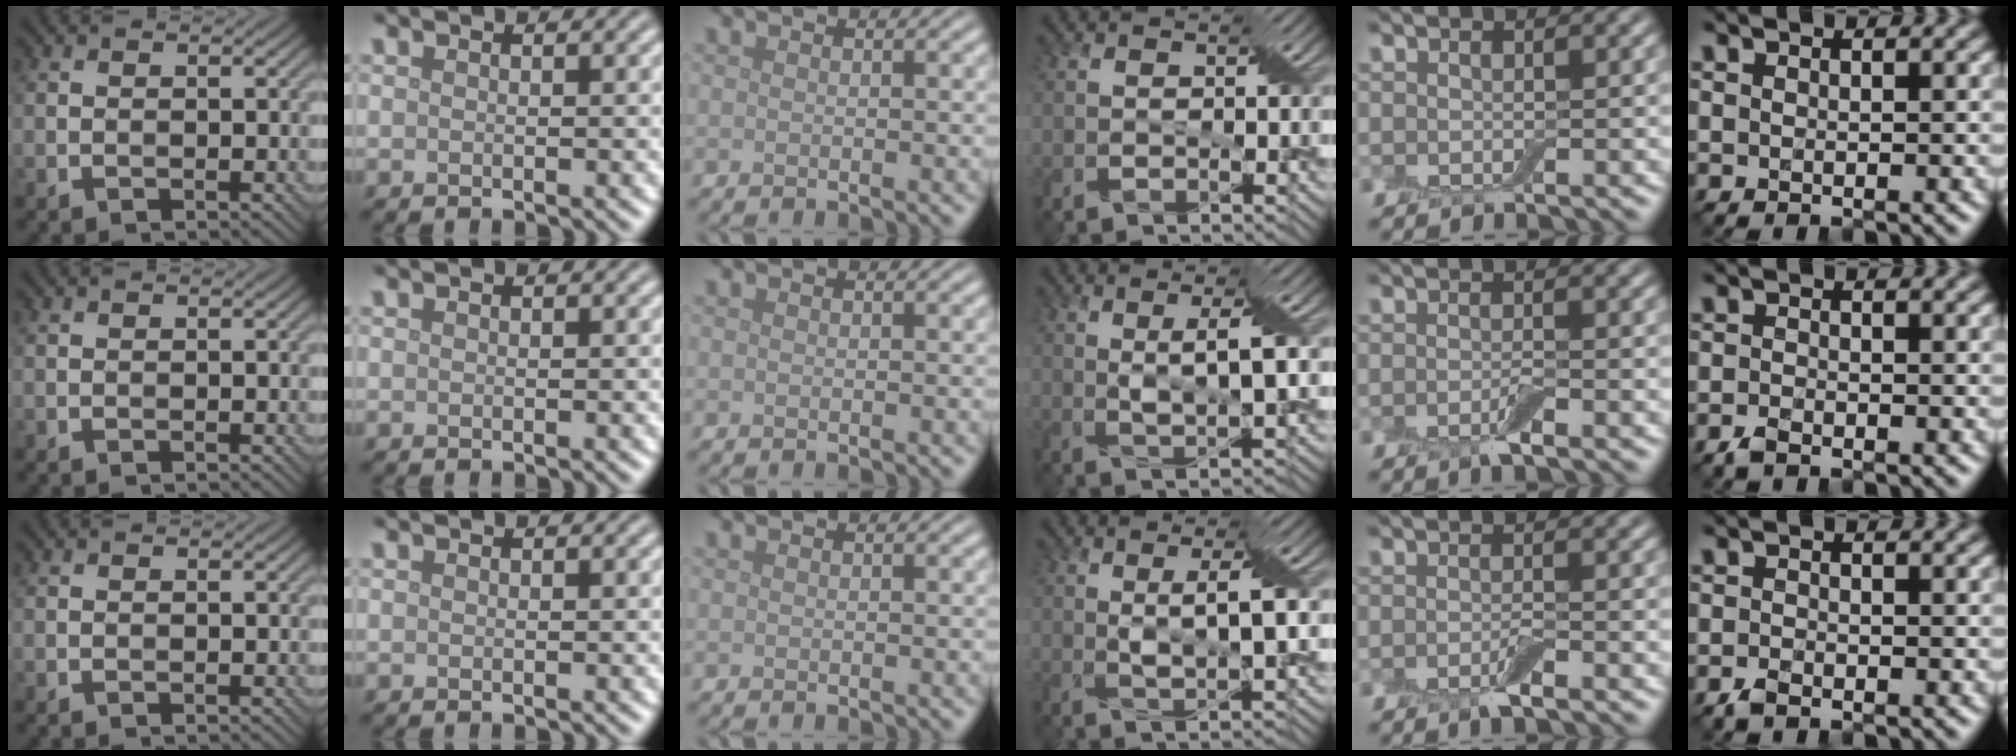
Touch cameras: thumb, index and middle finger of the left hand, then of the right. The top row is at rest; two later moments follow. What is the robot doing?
{"motion": "squeeze", "object": "air blower"}